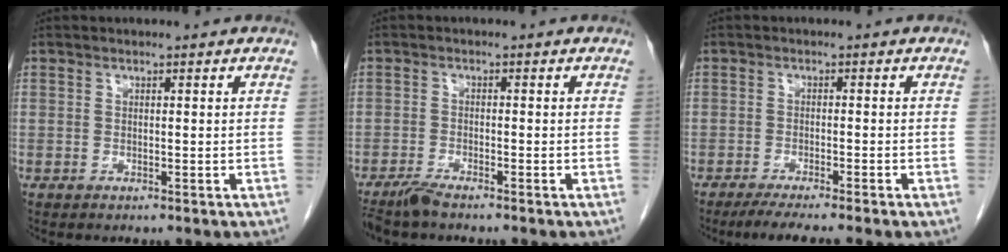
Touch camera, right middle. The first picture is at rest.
{"total": 3.2, "force": [-2.7, 0.2, 1.5], "torque": [-0.034, -0.009, -0.053]}
{"total": 6.0, "force": [-4.7, -0.6, 3.7], "torque": [-0.047, -0.013, -0.076]}